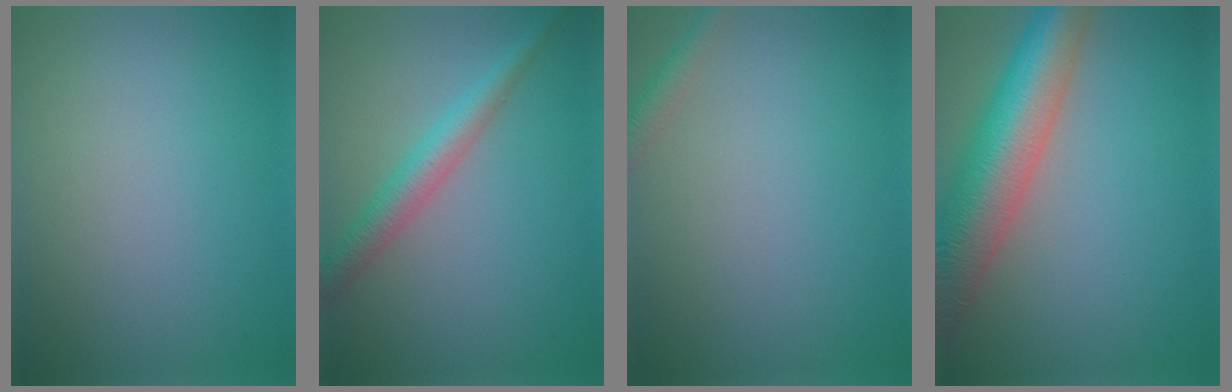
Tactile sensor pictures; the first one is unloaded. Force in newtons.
{"total": 3.3, "press": 3.3, "slide": 0.1}
{"total": 1.6, "press": 1.6, "slide": 0.1}
{"total": 10.6, "press": 10.5, "slide": 0.6}